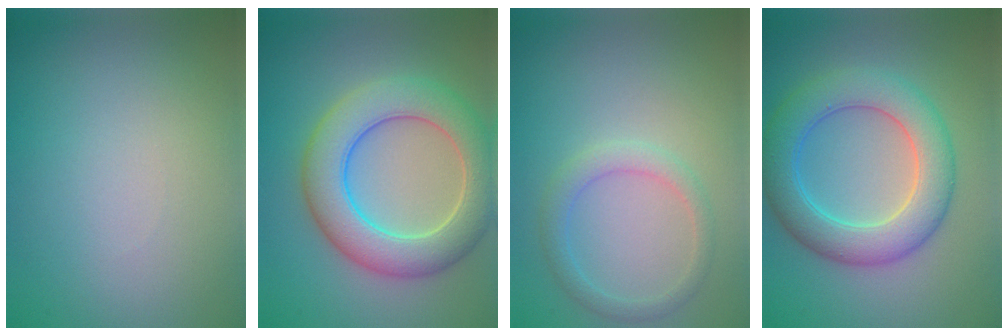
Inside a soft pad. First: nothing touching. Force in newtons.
{"total": 7.6, "press": 7.6, "slide": 0.4}
{"total": 2.1, "press": 2.1, "slide": 0.2}
{"total": 6.5, "press": 6.5, "slide": 0.1}